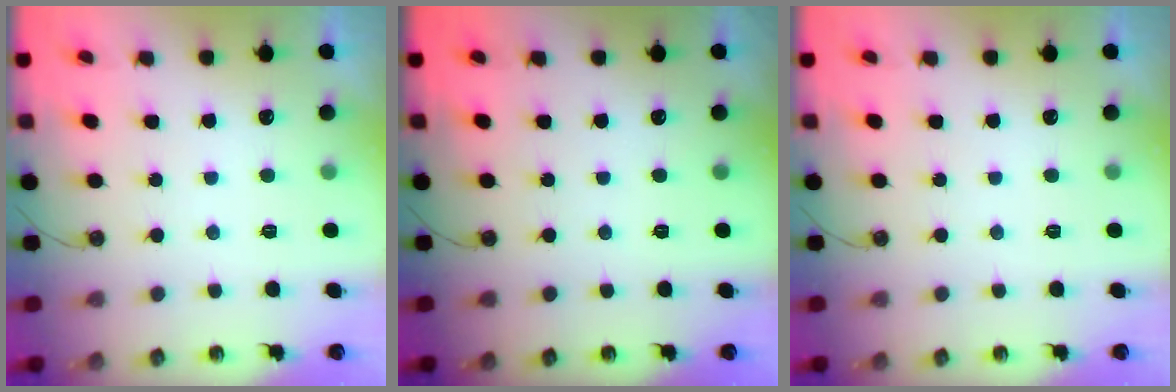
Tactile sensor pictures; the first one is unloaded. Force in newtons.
{"total": 0.0}
{"total": 0.0}